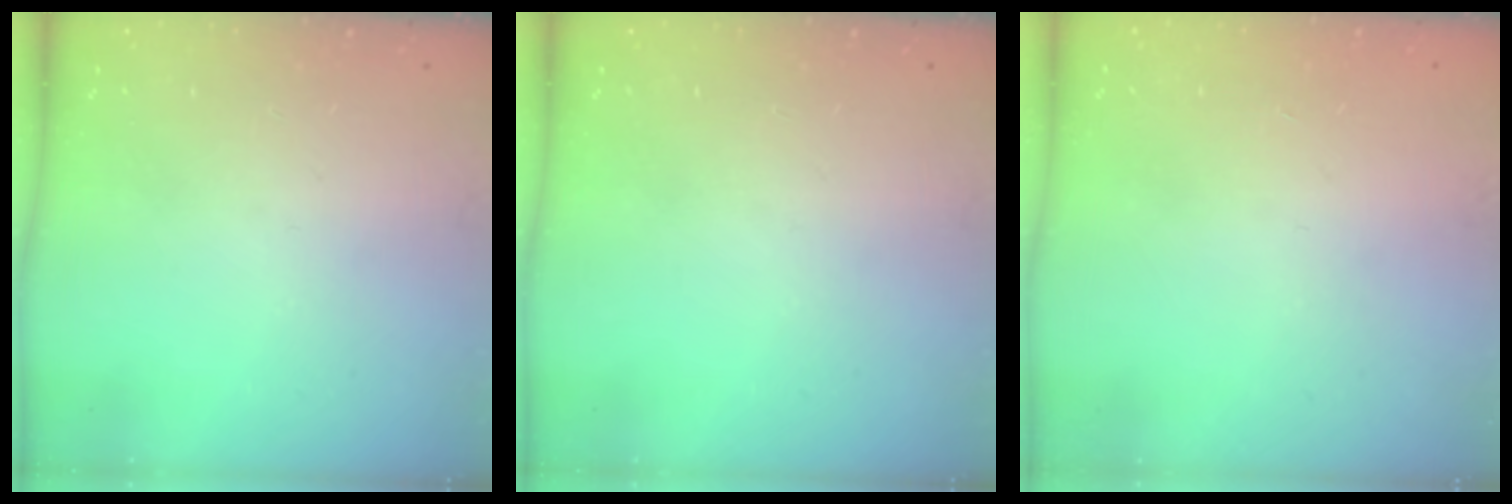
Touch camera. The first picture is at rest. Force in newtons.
{"total": 0.0}
{"total": 1.0, "press": 0.9, "slide": 0.2}